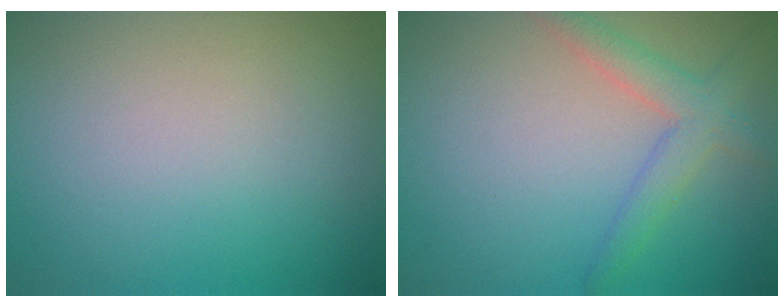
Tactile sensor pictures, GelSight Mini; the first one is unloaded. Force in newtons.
{"total": 3.0, "press": 3.0, "slide": 0.1}